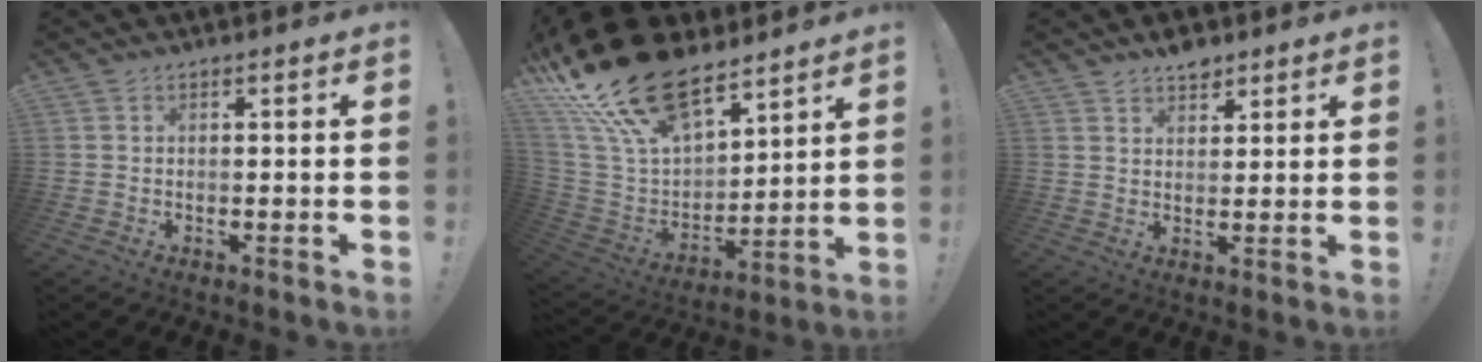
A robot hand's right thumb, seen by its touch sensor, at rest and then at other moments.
{"total": 25.5, "force": [17.1, 12.8, 13.9], "torque": [-0.268, -0.106, 0.330]}
{"total": 4.9, "force": [4.0, 2.6, 1.2], "torque": [0.004, -0.028, 0.069]}